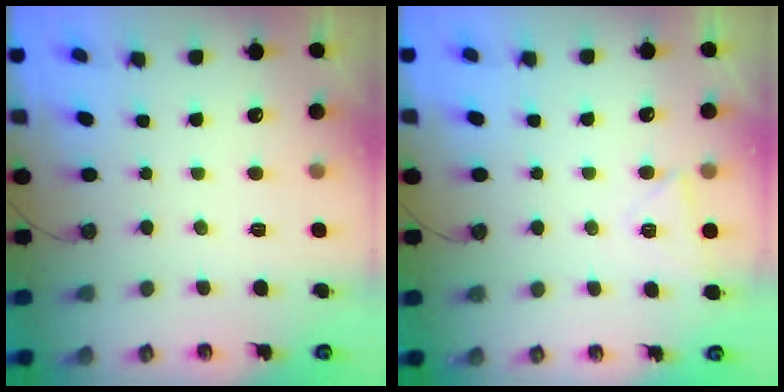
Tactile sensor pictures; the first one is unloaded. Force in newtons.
{"total": 4.2, "press": 3.5, "slide": 2.4}